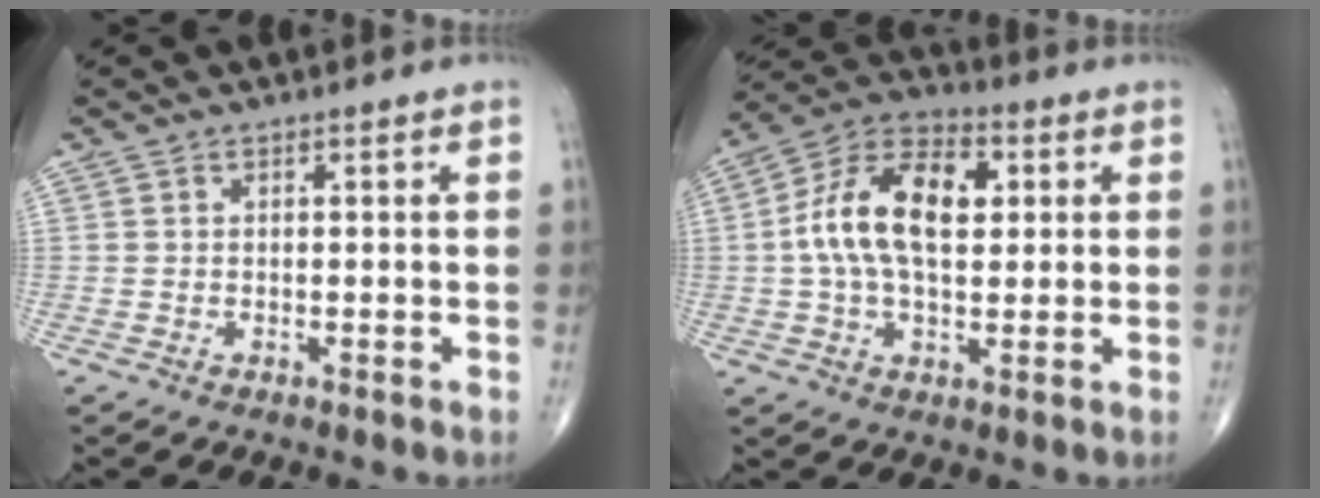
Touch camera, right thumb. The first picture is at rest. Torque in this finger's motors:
{"motor_torque": [1.41, 1.45, 1.52, -0.02, 0.30]}